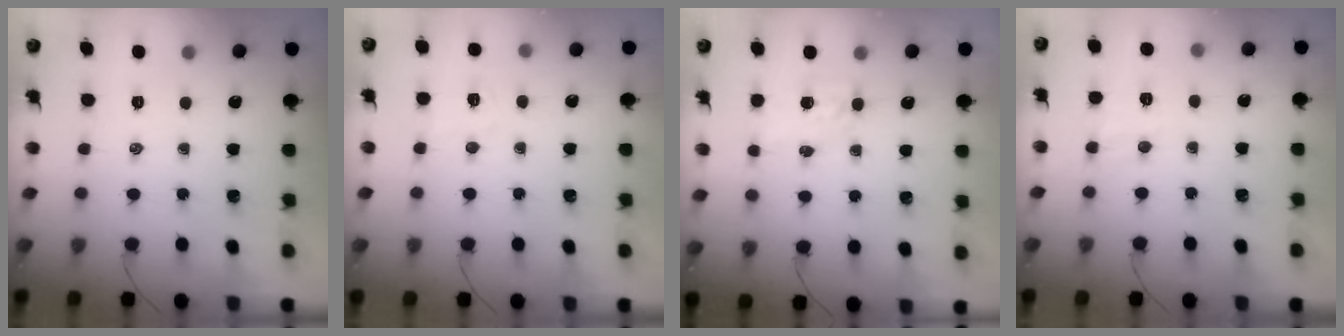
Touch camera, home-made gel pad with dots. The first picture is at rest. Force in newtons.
{"total": 4.8, "press": 4.7, "slide": 0.7}
{"total": 4.0, "press": 3.8, "slide": 1.2}
{"total": 4.5, "press": 4.4, "slide": 0.9}